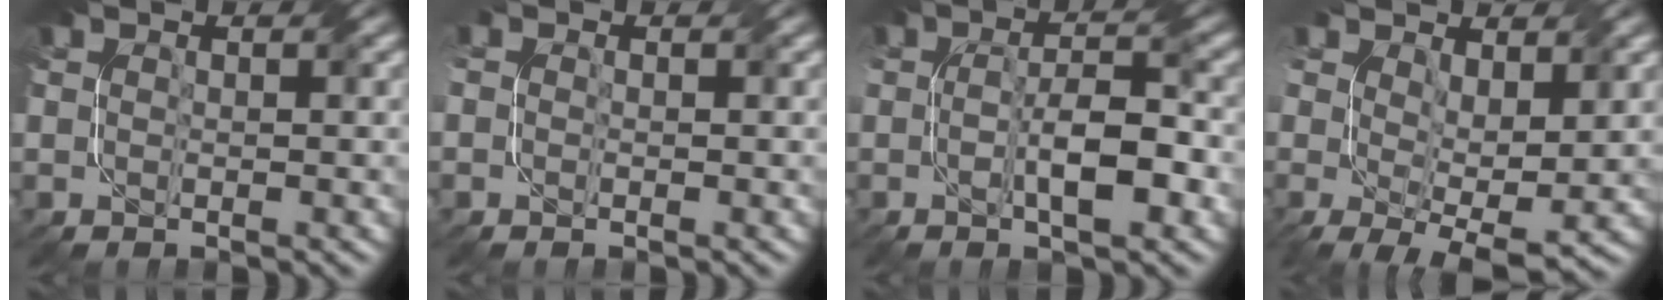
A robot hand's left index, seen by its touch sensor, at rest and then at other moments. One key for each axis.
{"total": 1.5, "fx": -0.3, "fy": 1.3, "fz": 0.7, "tx": -0.003, "ty": 0.000, "tz": -0.005}
{"total": 5.1, "fx": -1.0, "fy": 1.5, "fz": 4.7, "tx": -0.077, "ty": 0.008, "tz": -0.020}
{"total": 6.2, "fx": 1.1, "fy": 3.0, "fz": 5.3, "tx": -0.103, "ty": -0.011, "tz": 0.022}